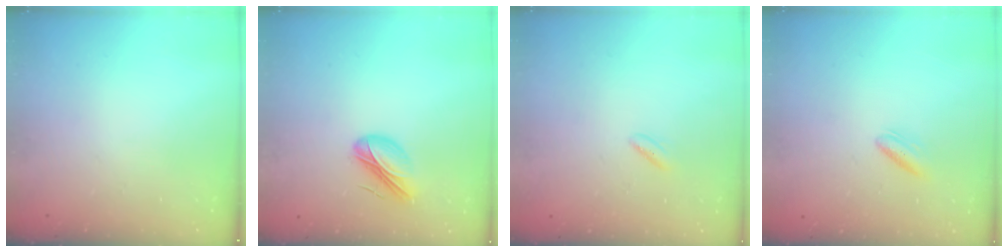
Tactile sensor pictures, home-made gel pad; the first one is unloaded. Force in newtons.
{"total": 9.5, "press": 9.2, "slide": 2.5}
{"total": 2.0, "press": 1.9, "slide": 0.8}
{"total": 3.9, "press": 3.8, "slide": 0.9}